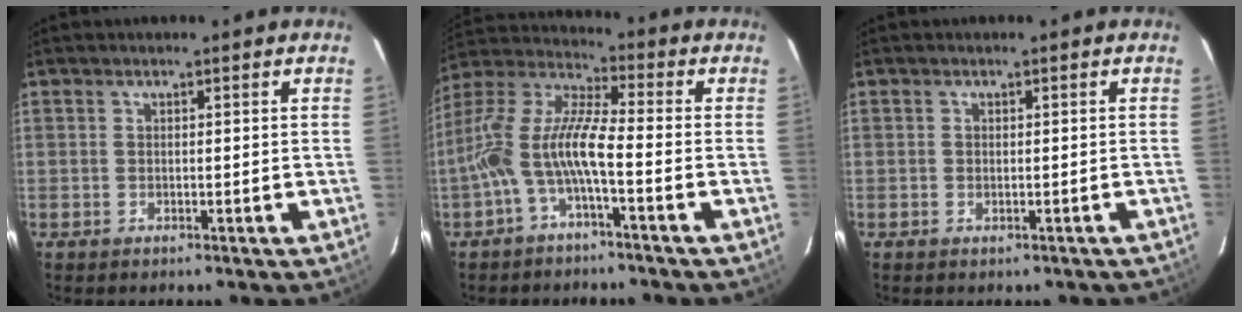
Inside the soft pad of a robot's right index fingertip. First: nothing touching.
{"total": 10.5, "force": [-3.4, 1.8, 9.8], "torque": [-0.215, 0.014, -0.070]}
{"total": 1.4, "force": [-0.8, 1.1, 0.5], "torque": [-0.007, 0.001, -0.007]}